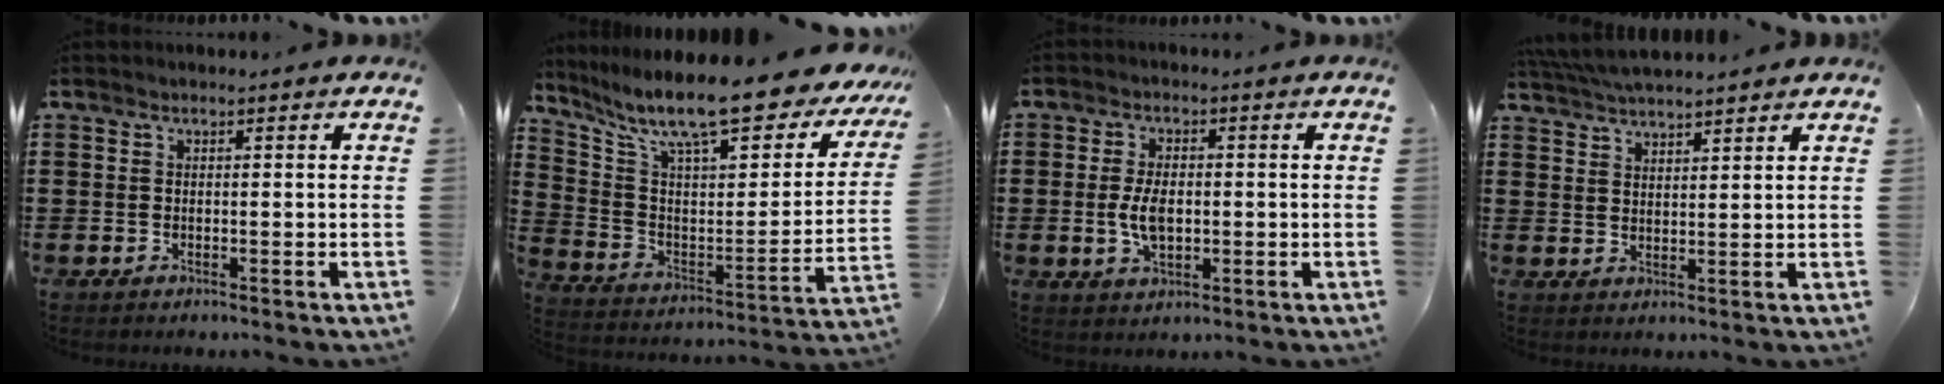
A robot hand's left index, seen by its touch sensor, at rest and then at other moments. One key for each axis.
{"total": 12.8, "fx": 10.7, "fy": 1.3, "fz": 7.0, "tx": -0.160, "ty": -0.082, "tz": 0.176}
{"total": 5.3, "fx": -0.2, "fy": 2.7, "fz": 4.6, "tx": -0.100, "ty": 0.003, "tz": -0.007}
{"total": 4.6, "fx": 4.5, "fy": 0.1, "fz": 1.1, "tx": -0.035, "ty": -0.011, "tz": 0.084}